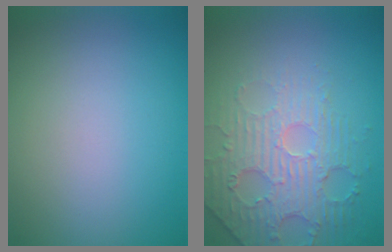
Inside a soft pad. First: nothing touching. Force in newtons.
{"total": 4.7, "press": 3.7, "slide": 2.8}